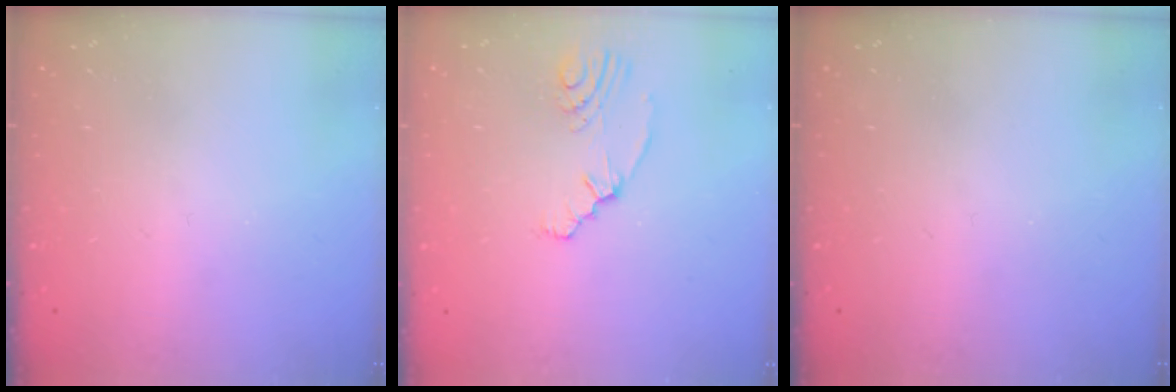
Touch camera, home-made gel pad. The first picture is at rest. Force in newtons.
{"total": 4.8, "press": 2.3, "slide": 4.2}
{"total": 0.0}